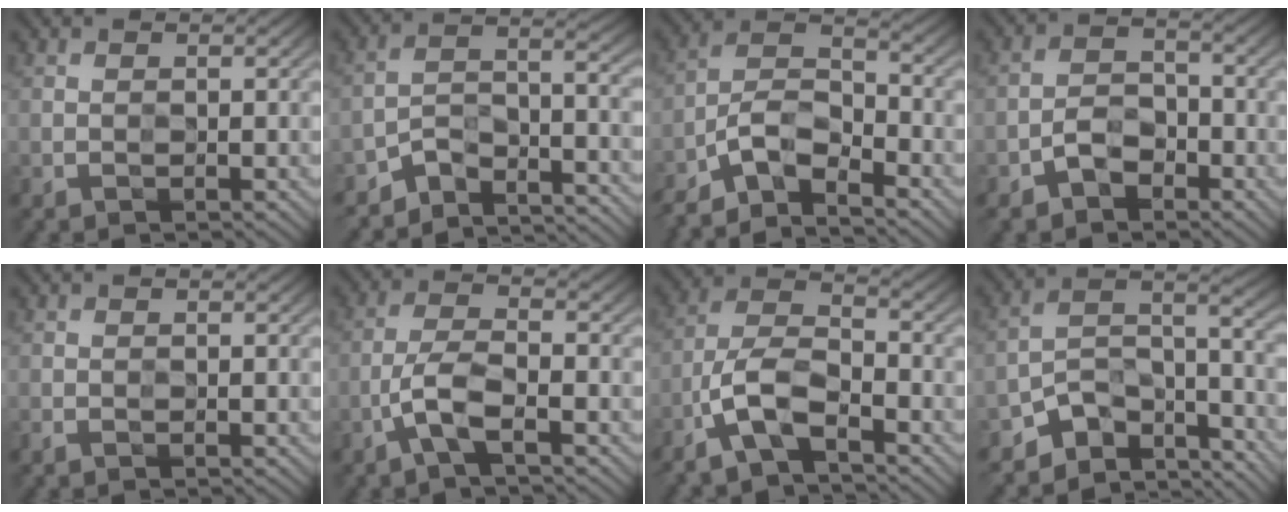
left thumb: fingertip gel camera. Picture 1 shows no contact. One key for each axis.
{"total": 8.1, "fx": -6.8, "fy": 2.4, "fz": 3.6, "tx": -0.059, "ty": -0.002, "tz": -0.136}
{"total": 9.6, "fx": -7.2, "fy": 3.0, "fz": 5.6, "tx": -0.104, "ty": 0.001, "tz": -0.153}
{"total": 4.6, "fx": -2.9, "fy": 2.7, "fz": 2.3, "tx": -0.042, "ty": 0.003, "tz": -0.065}
{"total": 0.5, "fx": -0.4, "fy": 0.2, "fz": 0.3, "tx": -0.009, "ty": -0.002, "tz": -0.007}
{"total": 4.8, "fx": -2.4, "fy": 1.3, "fz": 4.0, "tx": -0.090, "ty": 0.007, "tz": -0.059}
{"total": 8.5, "fx": -5.3, "fy": 2.9, "fz": 6.0, "tx": -0.122, "ty": 0.003, "tz": -0.117}
{"total": 9.7, "fx": -7.4, "fy": 4.2, "fz": 4.6, "tx": -0.071, "ty": -0.006, "tz": -0.141}